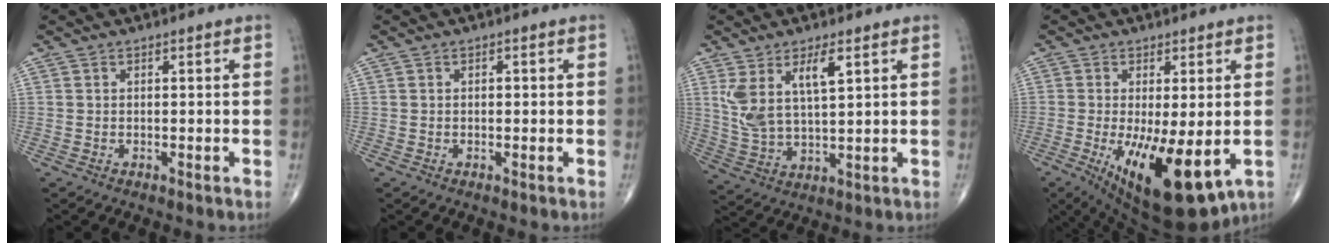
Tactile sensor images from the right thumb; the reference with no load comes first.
{"total": 0.7, "force": [0.1, 0.4, 0.5], "torque": [-0.011, 0.000, 0.002]}
{"total": 9.7, "force": [4.2, 3.6, 8.0], "torque": [-0.162, -0.018, 0.092]}
{"total": 15.5, "force": [-3.8, 5.3, 14.0], "torque": [-0.222, -0.031, -0.041]}